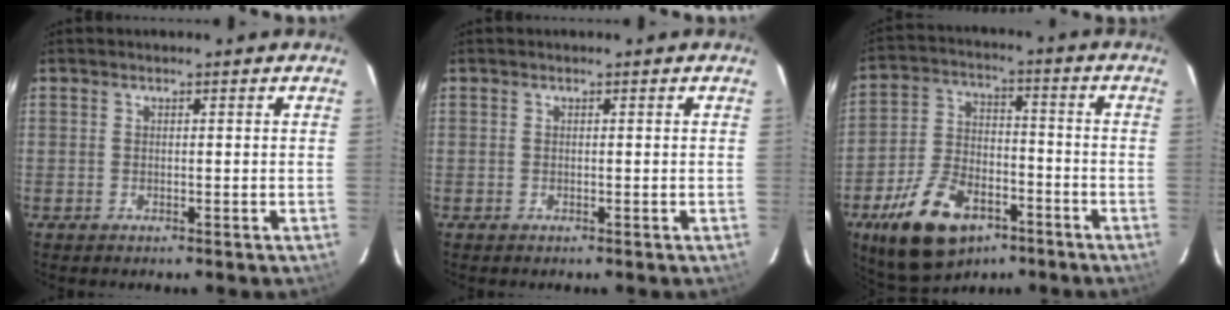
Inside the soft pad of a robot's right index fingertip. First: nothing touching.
{"total": 0.0}
{"total": 17.6, "force": [-10.2, 9.8, 10.5], "torque": [-0.224, 0.000, -0.168]}